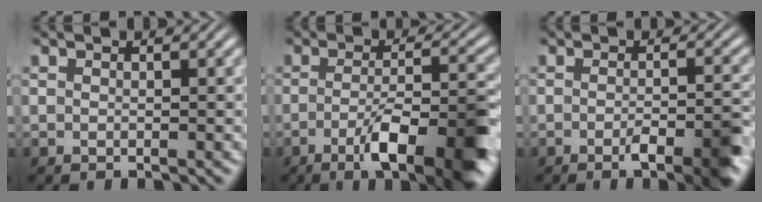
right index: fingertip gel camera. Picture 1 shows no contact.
{"total": 10.5, "force": [-4.2, 2.6, 9.3], "torque": [-0.131, -0.016, -0.057]}
{"total": 4.2, "force": [-2.3, 0.8, 3.4], "torque": [-0.043, -0.001, -0.044]}